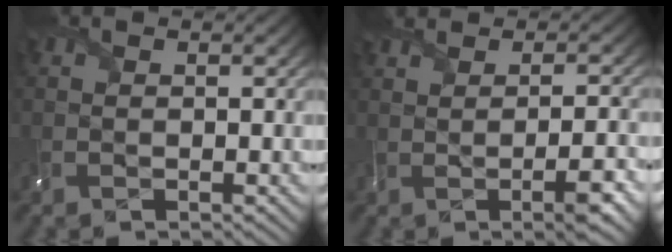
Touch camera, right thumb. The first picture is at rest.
{"total": 3.4, "force": [-0.3, 0.3, 3.3], "torque": [-0.040, 0.013, -0.008]}